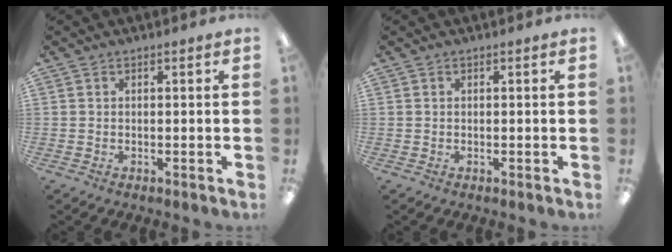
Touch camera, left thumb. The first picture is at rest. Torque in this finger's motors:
{"motor_torque": [0.01, 0.04, -0.20, 0.15, 0.00]}